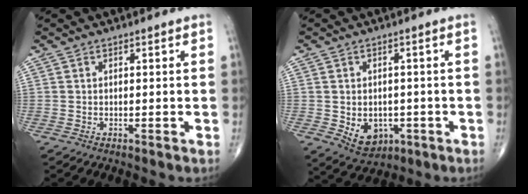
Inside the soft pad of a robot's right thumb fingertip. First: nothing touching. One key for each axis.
{"total": 7.2, "fx": -1.7, "fy": 5.5, "fz": 4.4, "tx": -0.046, "ty": 0.003, "tz": -0.009}